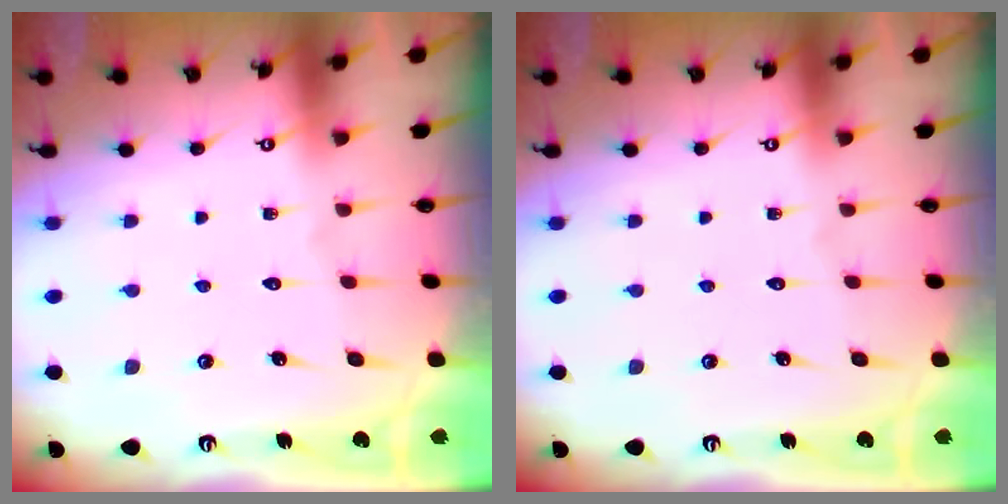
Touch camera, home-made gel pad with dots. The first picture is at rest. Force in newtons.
{"total": 0.0}